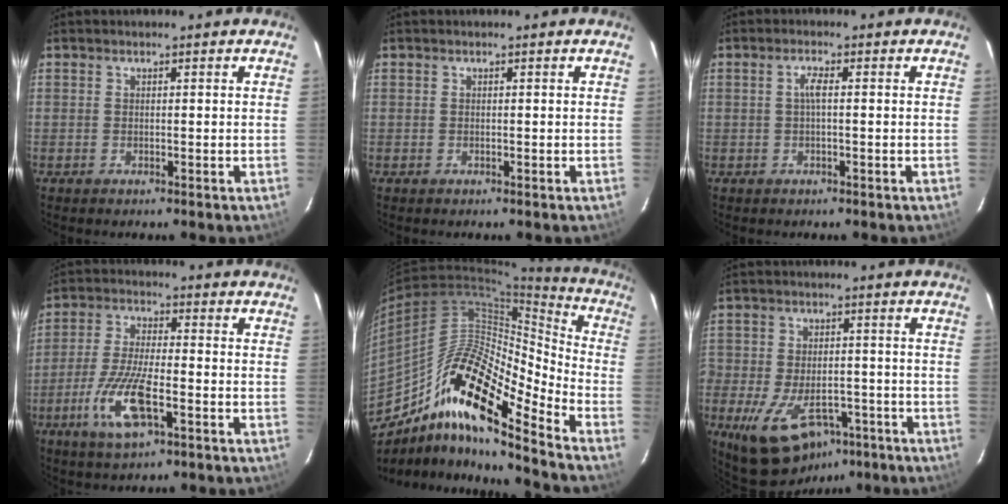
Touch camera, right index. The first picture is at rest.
{"total": 0.0}
{"total": 1.9, "force": [0.0, 0.2, 1.9], "torque": [-0.038, 0.005, -0.003]}
{"total": 11.5, "force": [-4.8, 3.5, 9.8], "torque": [-0.212, -0.010, -0.093]}
{"total": 18.7, "force": [-11.9, 4.0, 13.9], "torque": [-0.233, -0.003, -0.229]}
{"total": 14.8, "force": [-8.1, 9.2, 8.4], "torque": [-0.192, -0.011, -0.117]}